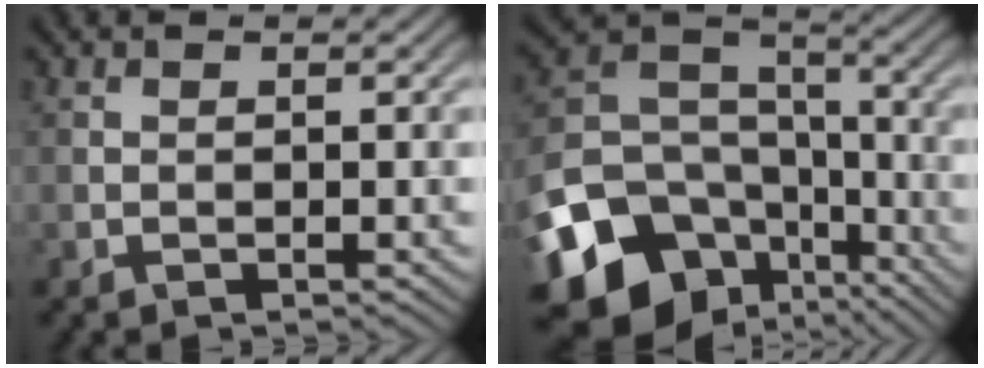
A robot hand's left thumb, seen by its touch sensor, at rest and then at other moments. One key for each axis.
{"total": 17.4, "fx": -9.1, "fy": 12.7, "fz": 7.6, "tx": -0.212, "ty": -0.047, "tz": -0.134}